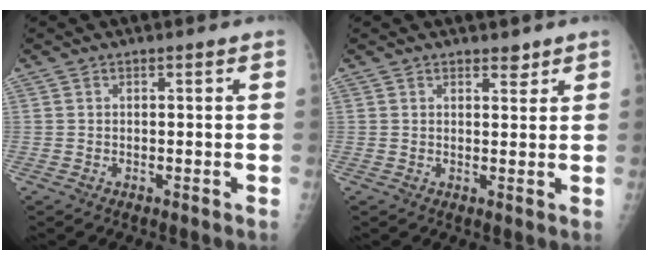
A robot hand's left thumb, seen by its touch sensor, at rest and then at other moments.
{"total": 2.1, "force": [1.7, 1.0, 0.8], "torque": [0.002, -0.011, 0.021]}